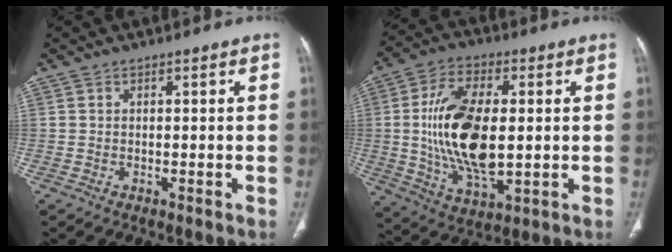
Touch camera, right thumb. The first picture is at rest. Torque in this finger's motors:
{"motor_torque": [2.36, 2.65, 1.99, -0.39, 0.27]}